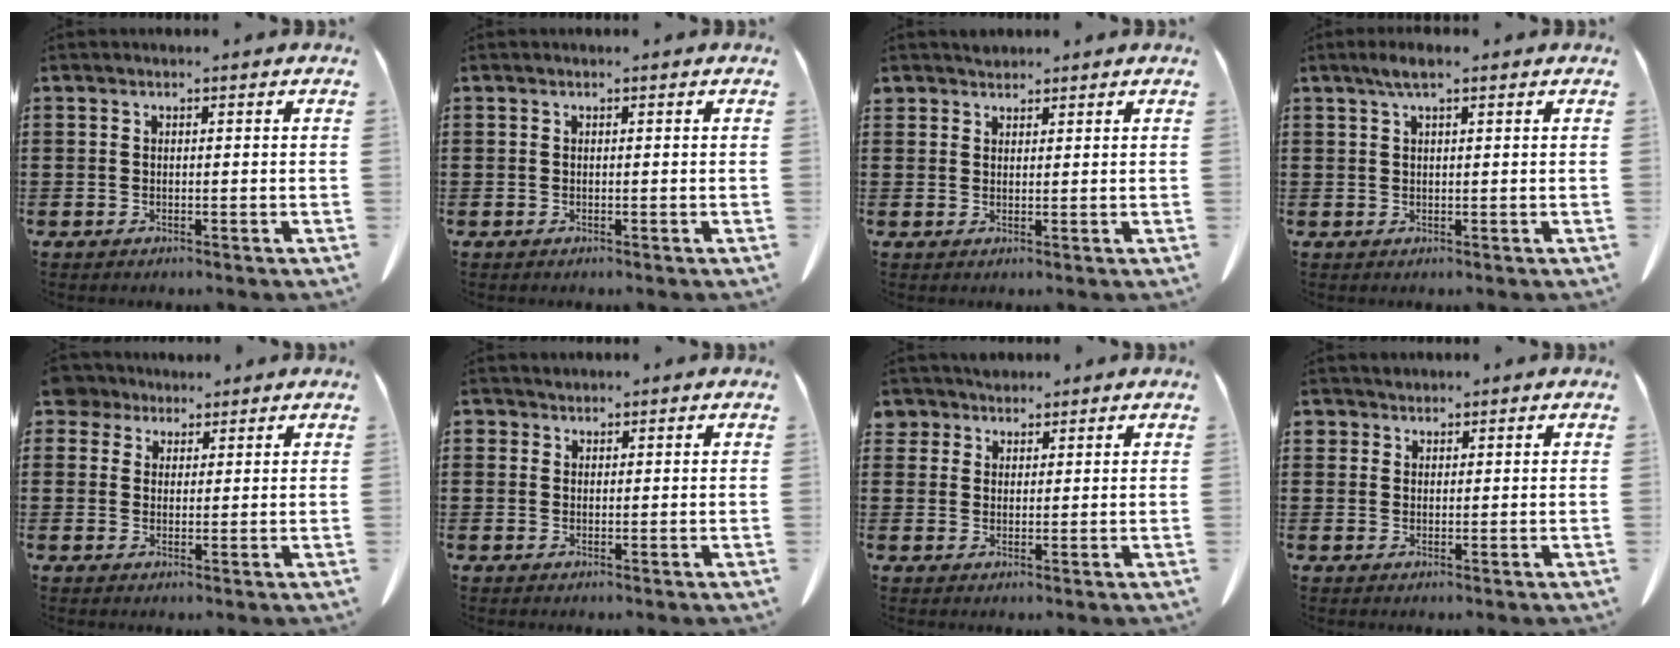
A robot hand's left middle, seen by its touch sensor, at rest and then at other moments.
{"total": 0.0}
{"total": 1.6, "force": [1.5, 0.7, -0.1], "torque": [-0.003, 0.003, 0.030]}
{"total": 2.5, "force": [1.3, 0.5, 2.0], "torque": [-0.041, 0.005, 0.022]}
{"total": 3.7, "force": [2.8, 2.2, 0.7], "torque": [-0.019, 0.008, 0.053]}
{"total": 1.2, "force": [0.9, 0.8, -0.1], "torque": [-0.002, 0.004, 0.018]}
{"total": 3.1, "force": [2.5, 1.9, 0.1], "torque": [-0.014, 0.009, 0.049]}
{"total": 1.7, "force": [1.4, 1.0, -0.1], "torque": [-0.003, 0.005, 0.029]}